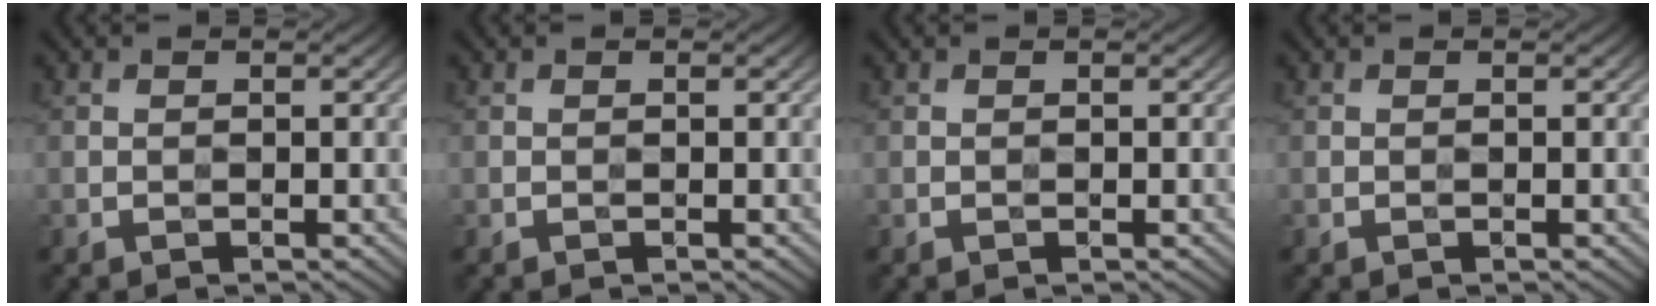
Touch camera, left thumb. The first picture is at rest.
{"total": 0.0}
{"total": 0.0}
{"total": 0.0}